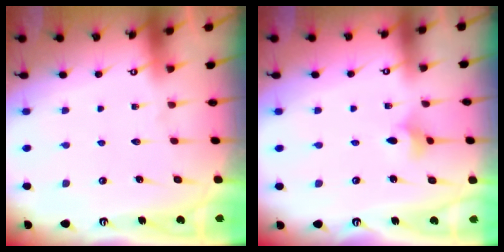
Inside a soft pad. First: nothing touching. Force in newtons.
{"total": 3.2, "press": 3.1, "slide": 0.6}